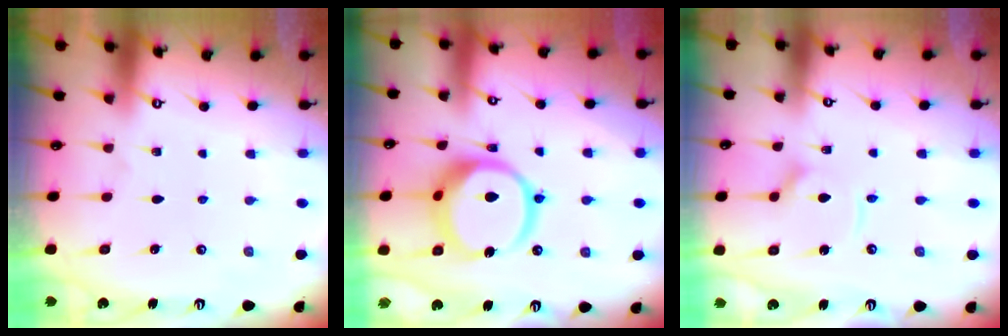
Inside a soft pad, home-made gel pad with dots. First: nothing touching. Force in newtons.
{"total": 14.3, "press": 14.3, "slide": 1.6}
{"total": 5.5, "press": 5.5, "slide": 0.7}